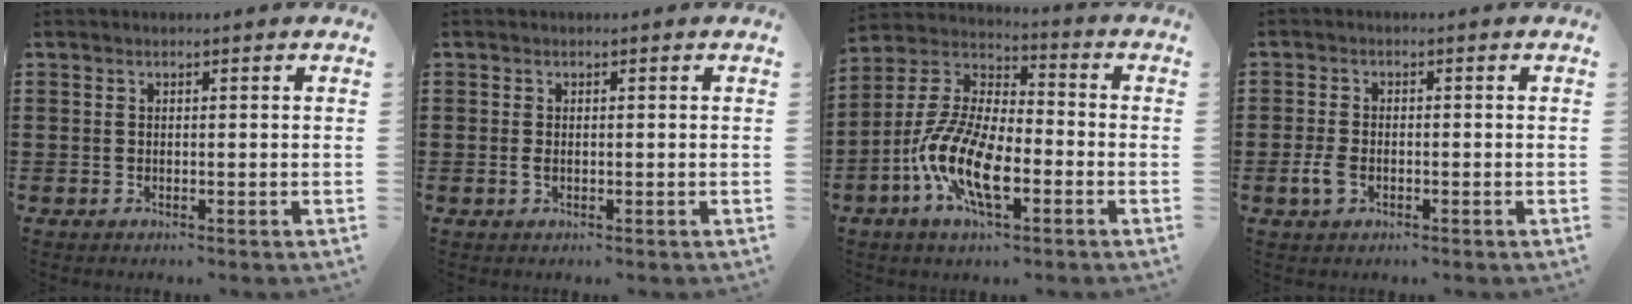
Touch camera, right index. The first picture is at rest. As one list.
[{"total": 0.9, "force": [-0.2, 0.3, 0.9], "torque": [-0.025, -0.006, -0.004]}, {"total": 12.1, "force": [-5.0, 4.5, 10.1], "torque": [-0.251, -0.021, -0.103]}, {"total": 2.9, "force": [-1.0, 1.7, 2.2], "torque": [-0.062, -0.009, -0.022]}]